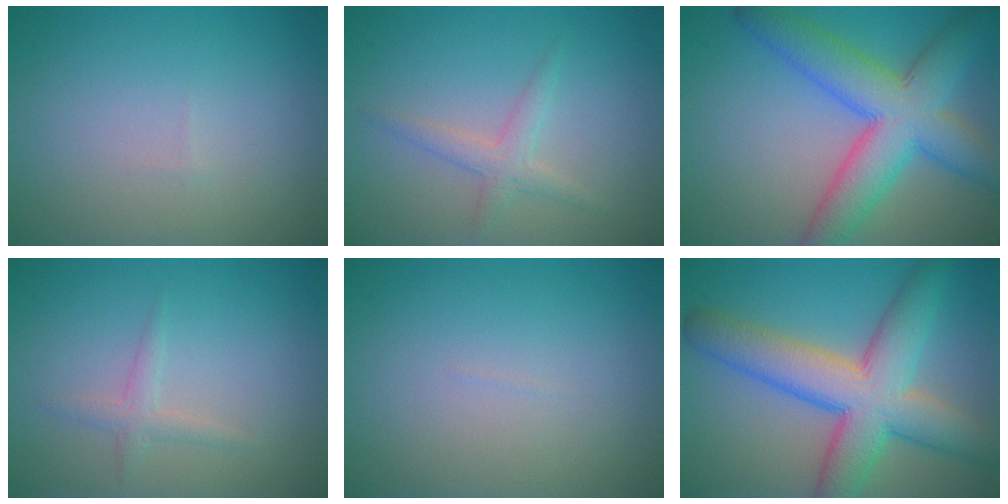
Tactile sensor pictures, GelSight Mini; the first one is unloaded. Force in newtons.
{"total": 2.0, "press": 2.0, "slide": 0.1}
{"total": 8.8, "press": 8.8, "slide": 0.1}
{"total": 1.3, "press": 1.3, "slide": 0.1}
{"total": 0.0}
{"total": 9.4, "press": 9.4, "slide": 0.5}